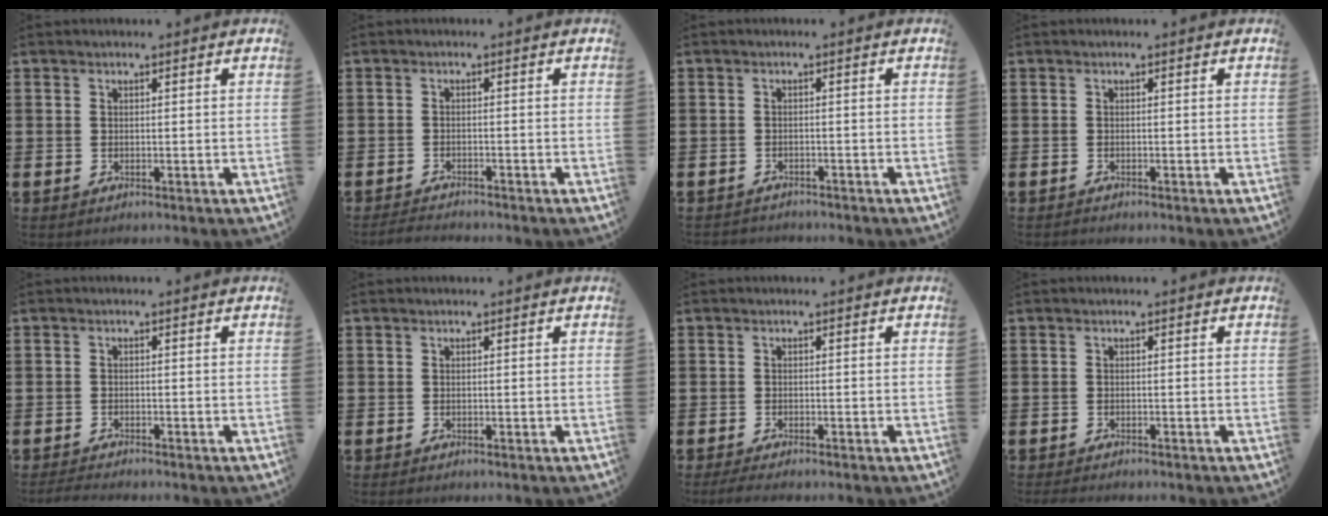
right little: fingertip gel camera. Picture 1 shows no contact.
{"total": 1.4, "force": [-1.4, 0.0, 0.2], "torque": [-0.007, 0.003, -0.028]}
{"total": 0.9, "force": [-0.9, 0.1, -0.1], "torque": [-0.001, 0.003, -0.020]}
{"total": 0.0}
{"total": 1.1, "force": [-1.0, 0.0, 0.3], "torque": [-0.008, 0.001, -0.020]}
{"total": 0.0}
{"total": 1.1, "force": [-0.8, 0.1, 0.8], "torque": [-0.013, -0.002, -0.016]}
{"total": 0.5, "force": [-0.5, 0.1, 0.1], "torque": [-0.004, -0.002, -0.011]}